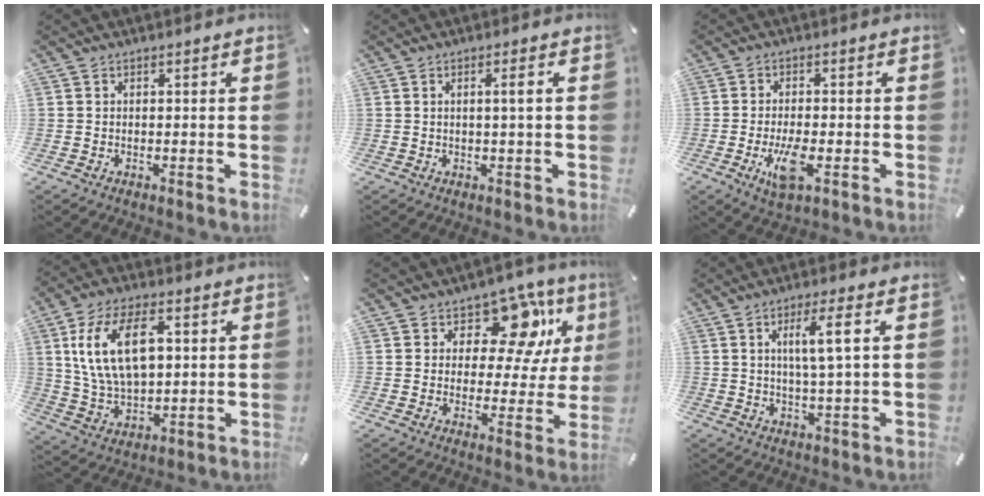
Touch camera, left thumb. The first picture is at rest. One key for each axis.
{"total": 3.0, "fx": 0.5, "fy": 0.2, "fz": 3.0, "tx": -0.056, "ty": 0.001, "tz": 0.006}
{"total": 7.5, "fx": -2.3, "fy": 2.7, "fz": 6.6, "tx": -0.129, "ty": -0.010, "tz": -0.039}
{"total": 14.7, "fx": 4.3, "fy": 8.8, "fz": 11.0, "tx": -0.236, "ty": 0.007, "tz": 0.074}
{"total": 14.5, "fx": 7.1, "fy": 9.1, "fz": 8.8, "tx": -0.117, "ty": -0.040, "tz": 0.124}
{"total": 7.2, "fx": 1.9, "fy": 0.3, "fz": 6.9, "tx": -0.137, "ty": 0.000, "tz": 0.025}